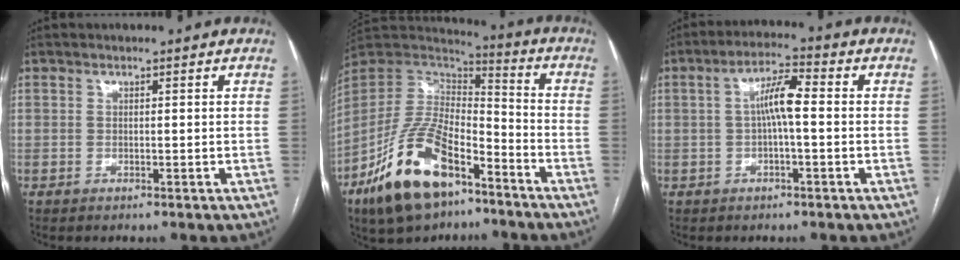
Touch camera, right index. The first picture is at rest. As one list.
[{"total": 18.9, "force": [-11.3, 7.8, 13.1], "torque": [-0.271, -0.002, -0.206]}, {"total": 5.9, "force": [0.1, 1.1, 5.8], "torque": [-0.105, 0.021, 0.000]}]